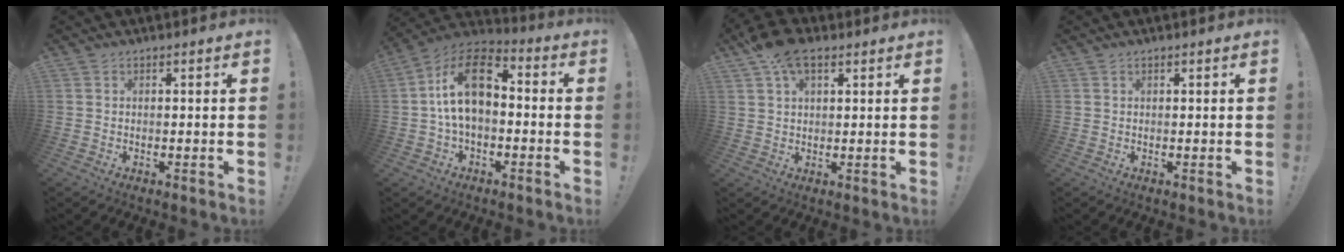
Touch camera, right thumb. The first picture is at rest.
{"total": 15.5, "force": [1.0, 9.6, 12.1], "torque": [-0.222, 0.018, 0.021]}
{"total": 8.8, "force": [5.1, 4.2, 5.7], "torque": [-0.102, -0.012, 0.098]}
{"total": 0.0}